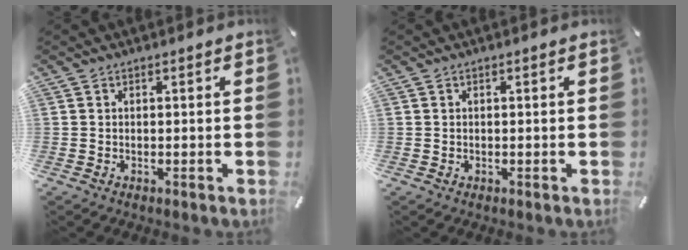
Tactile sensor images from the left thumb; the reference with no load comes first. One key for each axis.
{"total": 0.0}